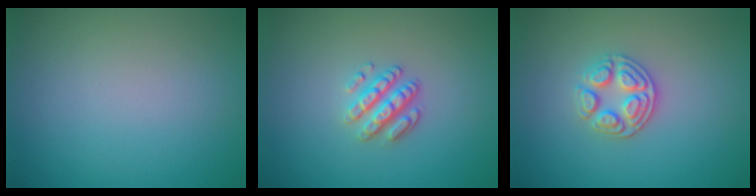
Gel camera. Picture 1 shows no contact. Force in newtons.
{"total": 3.1, "press": 2.6, "slide": 1.7}
{"total": 3.2, "press": 2.9, "slide": 1.4}